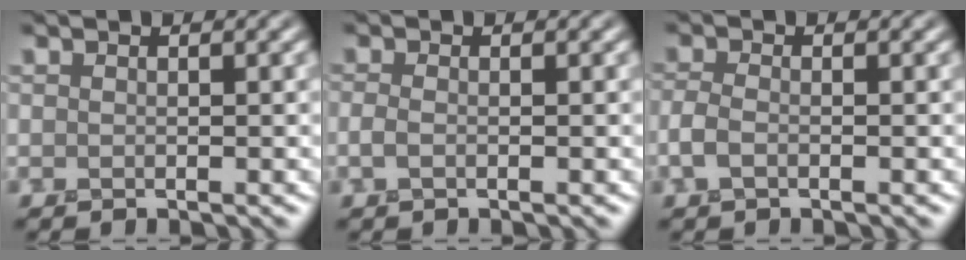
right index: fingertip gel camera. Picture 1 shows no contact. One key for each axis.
{"total": 0.9, "fx": -0.4, "fy": 0.2, "fz": 0.8, "tx": -0.023, "ty": 0.000, "tz": -0.011}
{"total": 1.6, "fx": -0.7, "fy": 0.7, "fz": 1.2, "tx": -0.033, "ty": 0.003, "tz": -0.019}